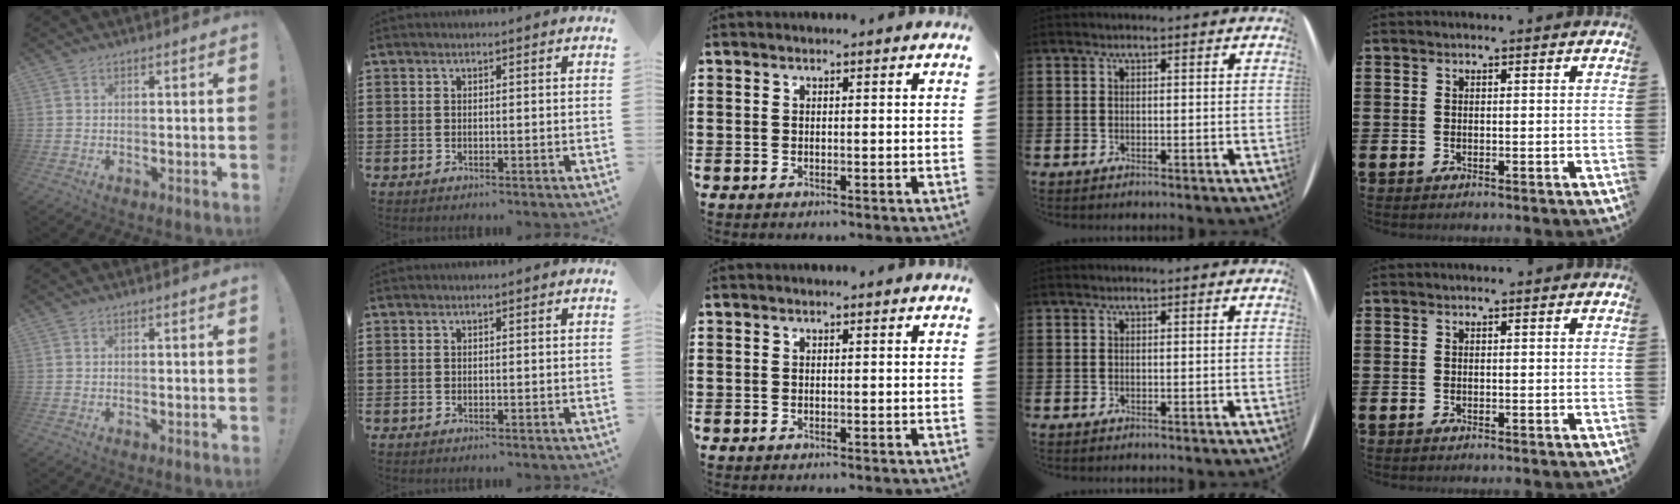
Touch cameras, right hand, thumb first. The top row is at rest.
{}